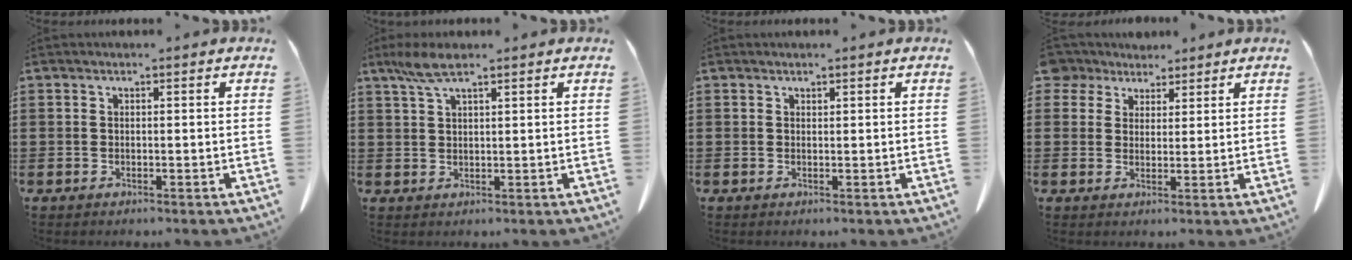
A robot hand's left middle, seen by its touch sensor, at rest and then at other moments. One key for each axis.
{"total": 4.6, "fx": 2.8, "fy": 1.1, "fz": 3.5, "tx": -0.083, "ty": 0.001, "tz": 0.049}
{"total": 0.5, "fx": 0.5, "fy": 0.2, "fz": 0.0, "tx": -0.002, "ty": 0.000, "tz": 0.010}
{"total": 4.3, "fx": 3.4, "fy": 2.5, "fz": 0.6, "tx": -0.023, "ty": 0.001, "tz": 0.063}